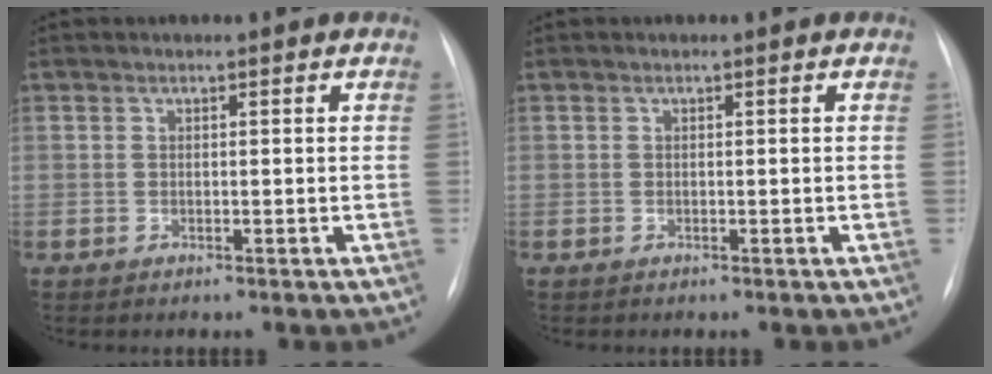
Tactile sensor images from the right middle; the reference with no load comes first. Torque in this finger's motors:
{"motor_torque": [-0.10, -0.12, -0.06, -0.01]}